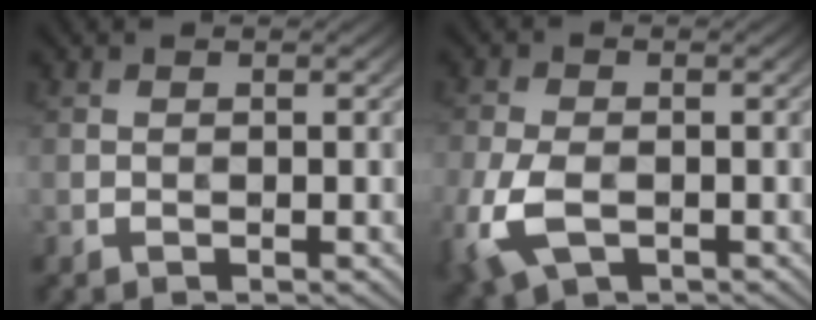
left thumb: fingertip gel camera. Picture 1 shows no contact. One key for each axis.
{"total": 7.7, "fx": -2.9, "fy": 4.5, "fz": 5.6, "tx": -0.149, "ty": -0.018, "tz": -0.061}